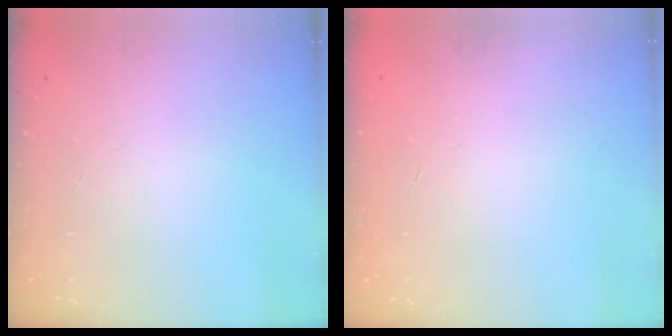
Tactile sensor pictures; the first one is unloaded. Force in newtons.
{"total": 0.5, "press": 0.5, "slide": 0.1}